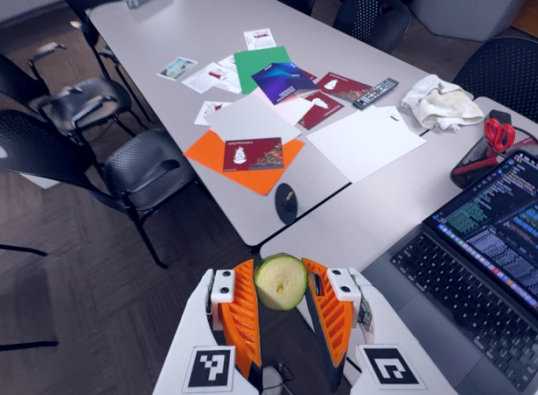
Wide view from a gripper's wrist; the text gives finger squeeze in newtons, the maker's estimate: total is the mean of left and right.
{"total": 11.4, "left": 11.5, "right": 11.4}